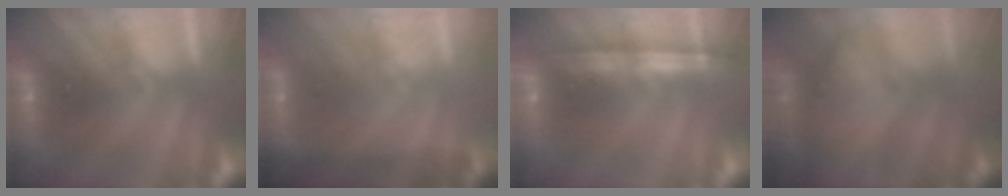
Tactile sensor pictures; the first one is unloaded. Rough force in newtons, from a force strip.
{"total": 1.5}
{"total": 1.1}
{"total": 9.5}